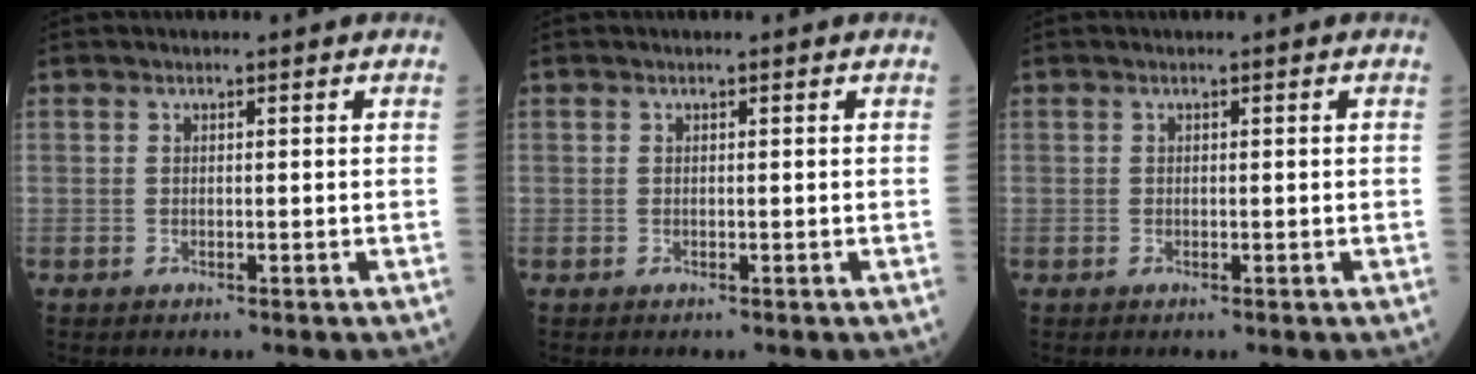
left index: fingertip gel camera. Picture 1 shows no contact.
{"total": 0.0}
{"total": 0.0}